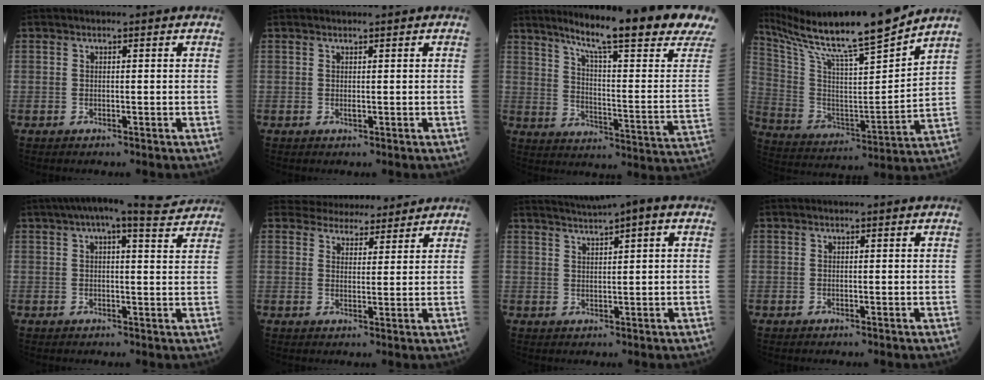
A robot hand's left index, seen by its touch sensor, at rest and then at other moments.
{"total": 1.1, "force": [0.8, 0.3, 0.8], "torque": [-0.016, 0.002, 0.013]}
{"total": 23.4, "force": [18.3, -0.8, 14.5], "torque": [-0.208, -0.066, 0.246]}
{"total": 20.7, "force": [18.3, -0.4, 9.7], "torque": [-0.186, -0.027, 0.309]}
{"total": 10.6, "force": [8.7, 1.8, 5.7], "torque": [-0.094, 0.031, 0.107]}
{"total": 7.9, "force": [7.5, 2.4, 0.8], "torque": [-0.004, 0.009, 0.099]}
{"total": 6.0, "force": [4.3, 0.0, 4.2], "torque": [-0.075, 0.027, 0.069]}
{"total": 0.0}